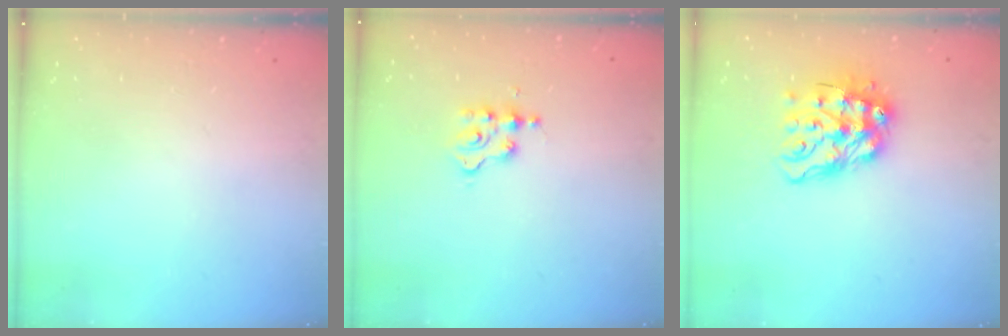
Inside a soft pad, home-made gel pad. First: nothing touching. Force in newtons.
{"total": 2.9, "press": 2.8, "slide": 0.3}
{"total": 13.2, "press": 13.2, "slide": 1.4}